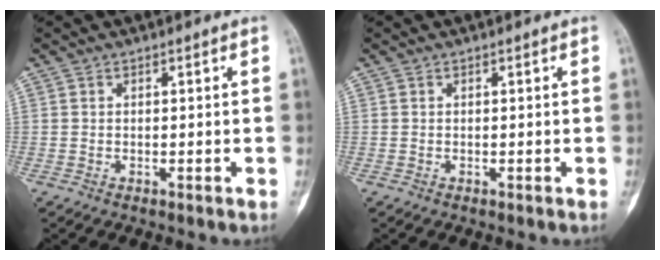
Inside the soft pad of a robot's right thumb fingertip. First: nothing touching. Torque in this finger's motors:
{"motor_torque": [0.00, 0.00, 0.04, -0.04, 0.00]}